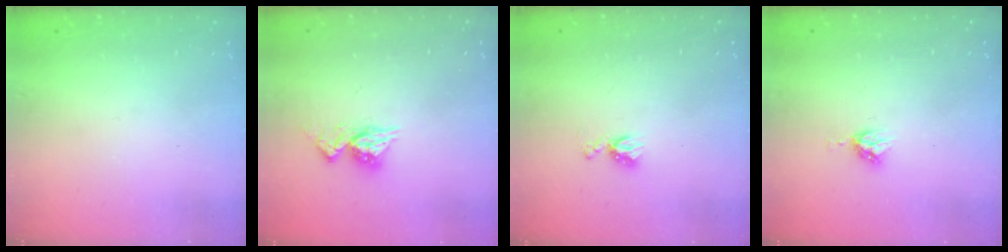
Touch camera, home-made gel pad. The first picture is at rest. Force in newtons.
{"total": 8.3, "press": 8.3, "slide": 0.8}
{"total": 5.2, "press": 5.1, "slide": 0.6}
{"total": 4.5, "press": 4.5, "slide": 0.0}